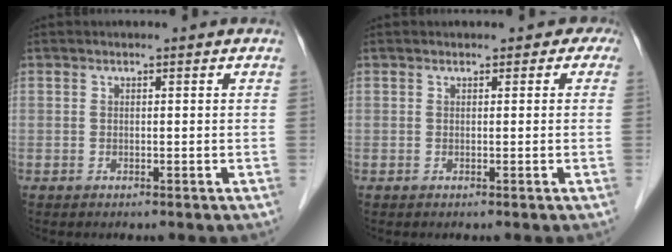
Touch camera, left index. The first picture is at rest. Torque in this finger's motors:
{"motor_torque": [0.01, 0.00, -0.04, -0.01]}